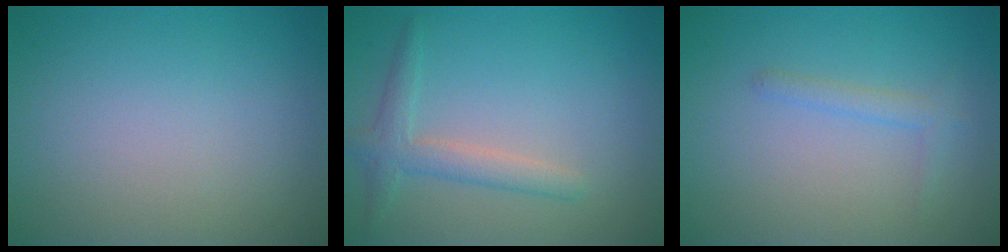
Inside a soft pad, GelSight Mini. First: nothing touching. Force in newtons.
{"total": 2.6, "press": 2.6, "slide": 0.1}
{"total": 1.3, "press": 1.3, "slide": 0.0}